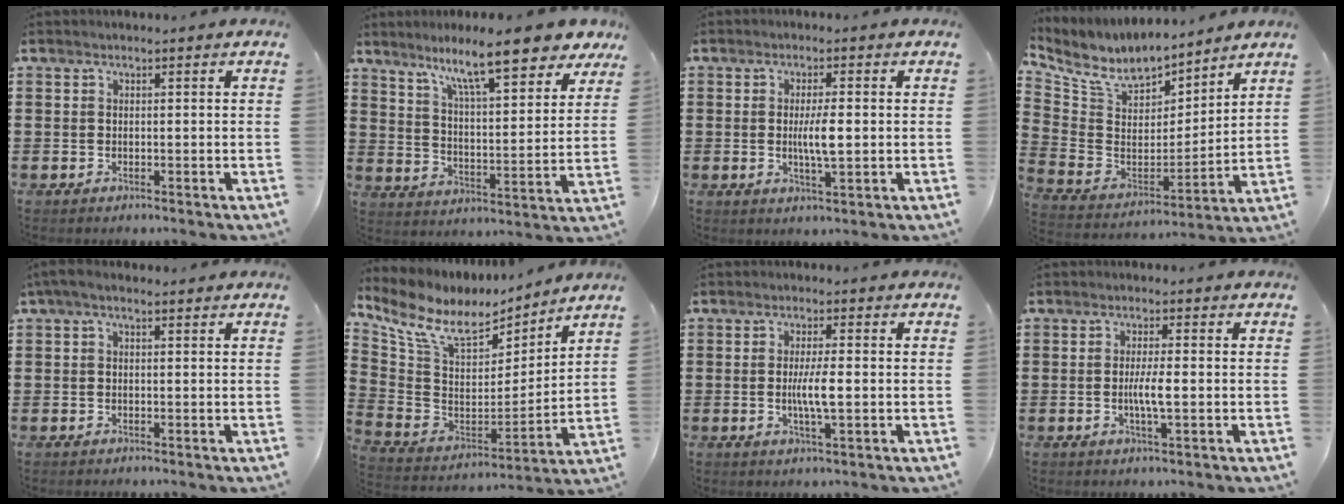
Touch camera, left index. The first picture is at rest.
{"total": 11.2, "force": [9.0, 1.3, 6.5], "torque": [-0.129, -0.043, 0.150]}
{"total": 4.3, "force": [0.0, 0.9, 4.2], "torque": [-0.076, 0.000, -0.003]}
{"total": 8.0, "force": [6.7, 3.6, 2.5], "torque": [-0.092, -0.040, 0.120]}
{"total": 1.5, "force": [0.3, 0.4, 1.4], "torque": [-0.026, 0.002, 0.005]}
{"total": 10.0, "force": [7.2, 4.7, 5.2], "torque": [-0.138, -0.038, 0.128]}
{"total": 4.5, "force": [-0.3, 0.8, 4.4], "torque": [-0.085, -0.002, -0.011]}
{"total": 3.8, "force": [-0.4, 0.6, 3.7], "torque": [-0.073, -0.003, -0.011]}